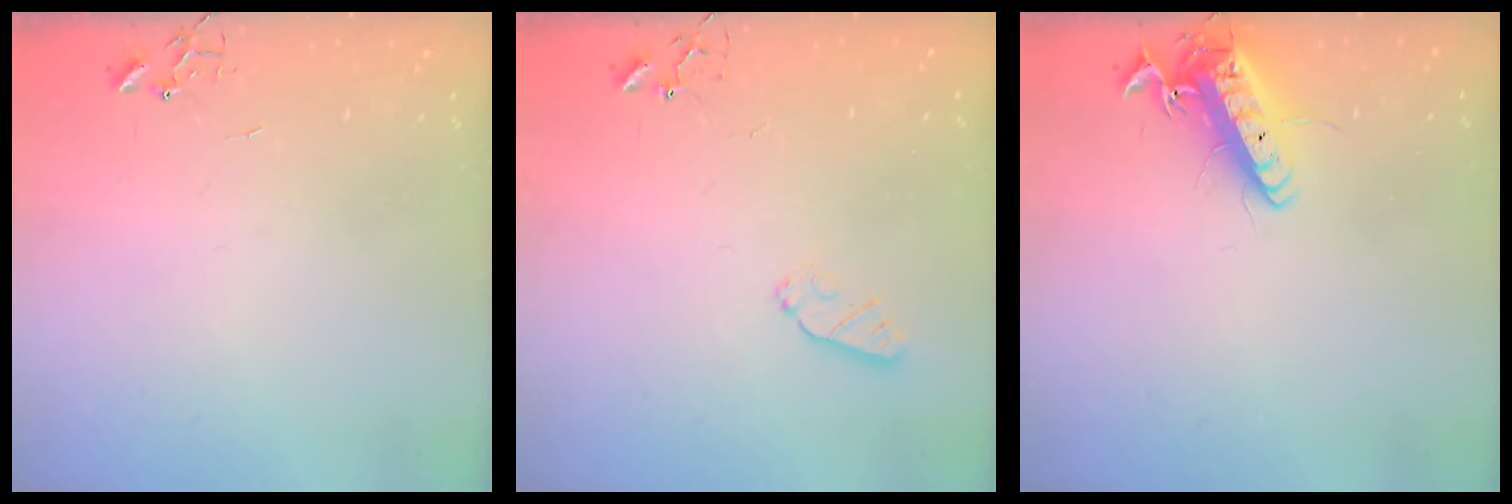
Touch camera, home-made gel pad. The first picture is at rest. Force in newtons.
{"total": 5.5, "press": 5.4, "slide": 1.1}
{"total": 15.4, "press": 15.1, "slide": 2.8}